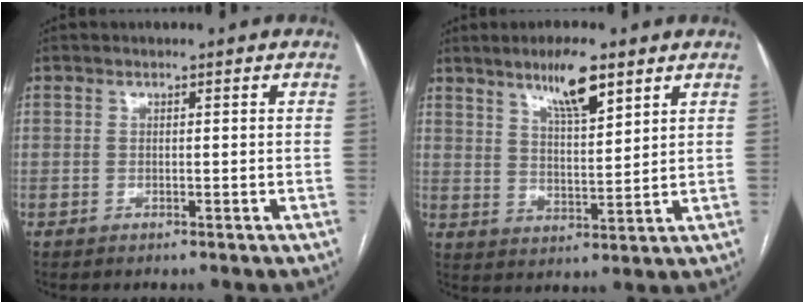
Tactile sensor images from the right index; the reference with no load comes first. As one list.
[{"total": 7.9, "force": [5.5, 1.5, 5.5], "torque": [-0.098, -0.003, 0.097]}]